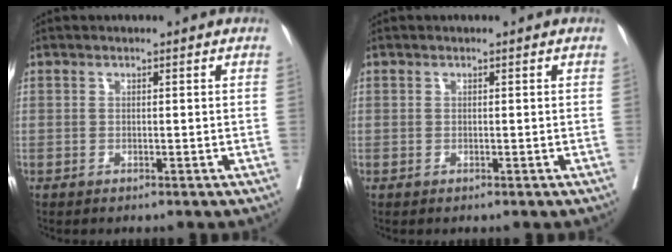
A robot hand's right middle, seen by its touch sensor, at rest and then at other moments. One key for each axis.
{"total": 0.0}